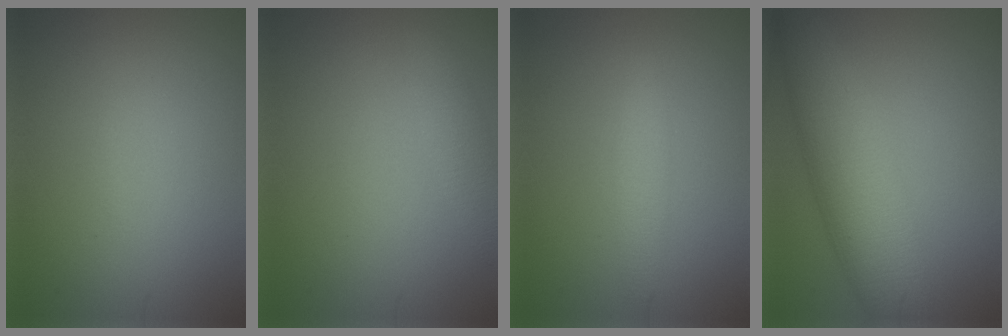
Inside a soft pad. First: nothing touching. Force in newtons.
{"total": 2.4, "press": 2.4, "slide": 0.2}
{"total": 2.1, "press": 2.1, "slide": 0.1}
{"total": 7.3, "press": 7.3, "slide": 0.2}